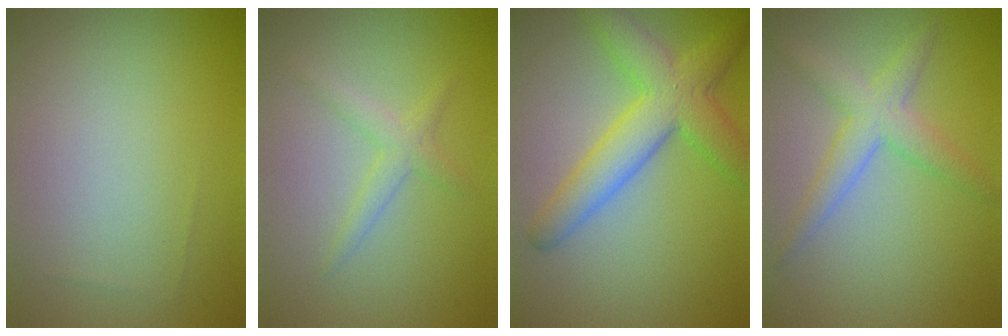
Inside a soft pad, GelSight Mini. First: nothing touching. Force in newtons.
{"total": 1.8, "press": 1.8, "slide": 0.1}
{"total": 4.8, "press": 4.8, "slide": 0.2}
{"total": 3.6, "press": 3.6, "slide": 0.1}